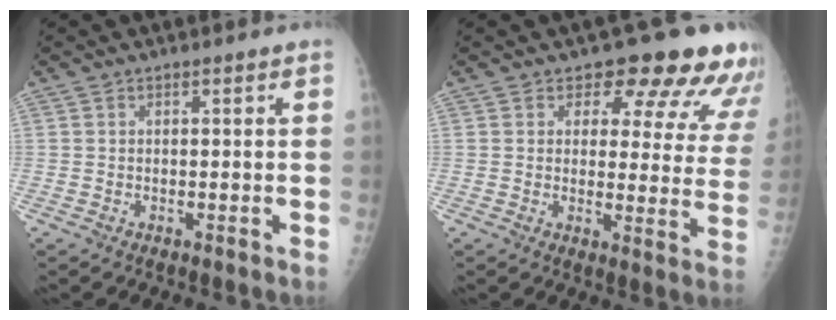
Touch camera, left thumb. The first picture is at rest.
{"total": 14.8, "force": [12.3, 6.1, 5.7], "torque": [-0.006, -0.072, 0.121]}